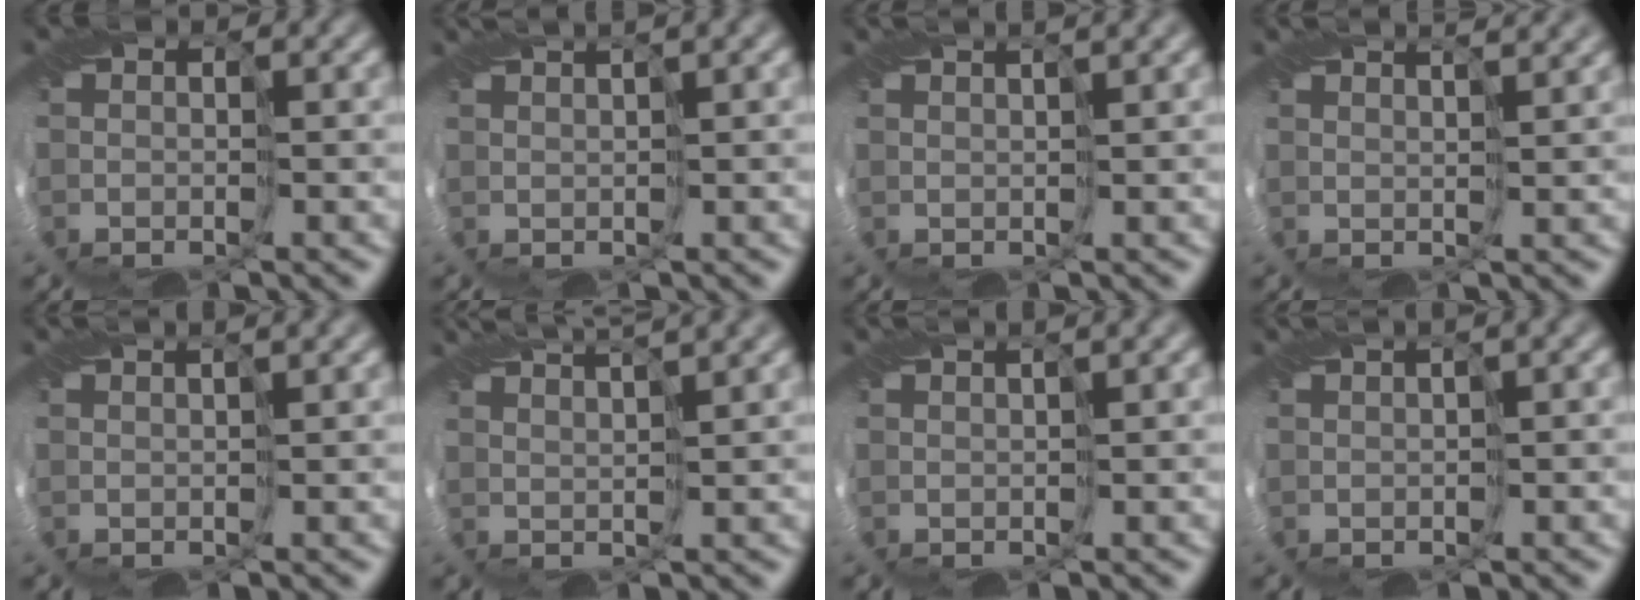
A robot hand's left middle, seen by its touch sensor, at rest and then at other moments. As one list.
[{"total": 2.8, "force": [1.9, 0.1, 2.0], "torque": [-0.040, 0.008, 0.032]}, {"total": 2.6, "force": [2.0, 0.2, 1.6], "torque": [-0.030, 0.013, 0.021]}, {"total": 5.4, "force": [4.3, 1.4, 2.9], "torque": [-0.030, 0.023, 0.037]}, {"total": 2.1, "force": [1.6, 0.0, 1.3], "torque": [-0.026, 0.005, 0.020]}, {"total": 5.5, "force": [4.4, 0.8, 3.2], "torque": [-0.046, 0.021, 0.046]}, {"total": 1.9, "force": [1.4, 0.0, 1.3], "torque": [-0.028, 0.002, 0.023]}, {"total": 2.4, "force": [1.3, 0.1, 2.1], "torque": [-0.042, 0.007, 0.024]}]